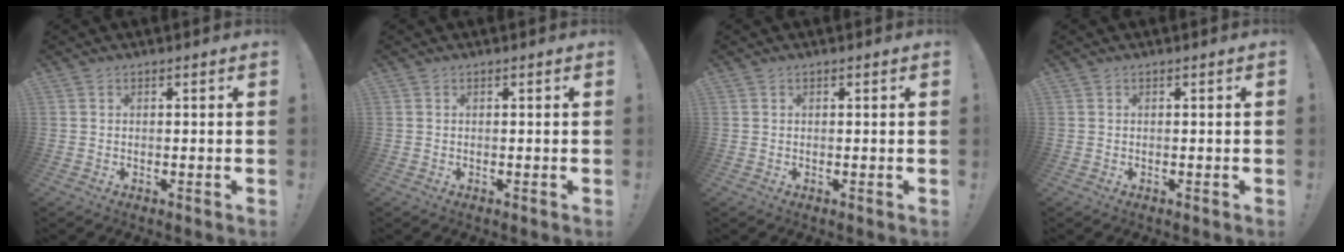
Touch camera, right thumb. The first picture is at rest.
{"total": 0.0}
{"total": 0.0}
{"total": 0.0}